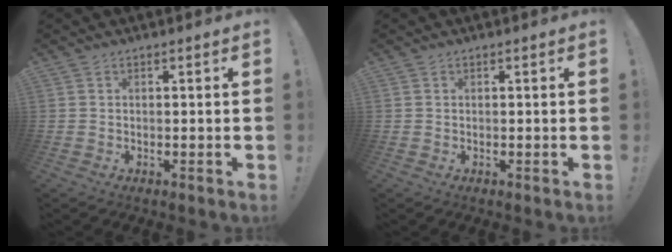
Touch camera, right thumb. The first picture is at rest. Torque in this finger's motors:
{"motor_torque": [-0.26, 0.32, 0.15, 0.09, 0.01]}